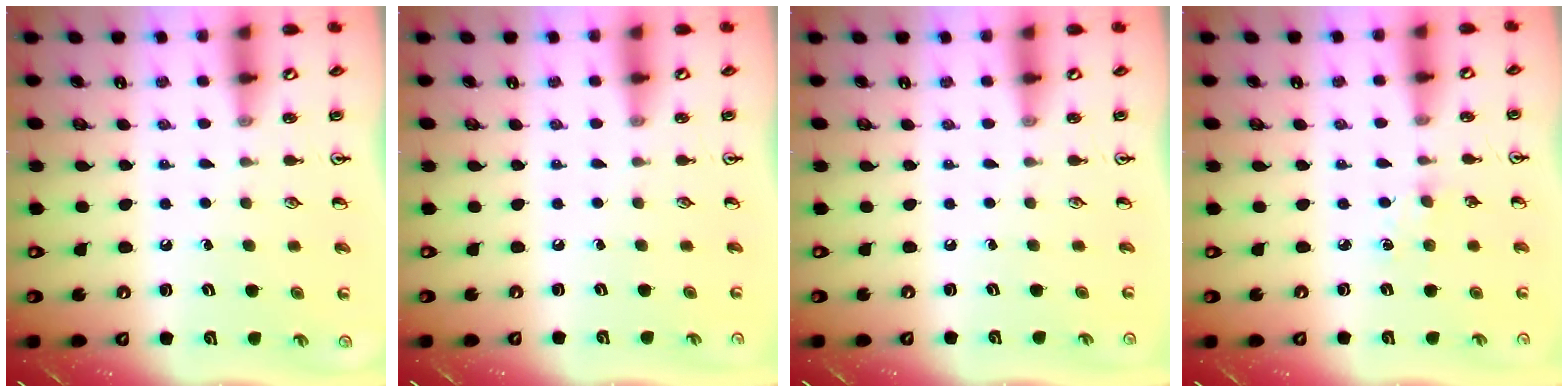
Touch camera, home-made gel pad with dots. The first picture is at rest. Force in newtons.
{"total": 0.0}
{"total": 0.0}
{"total": 2.8, "press": 2.8, "slide": 0.4}